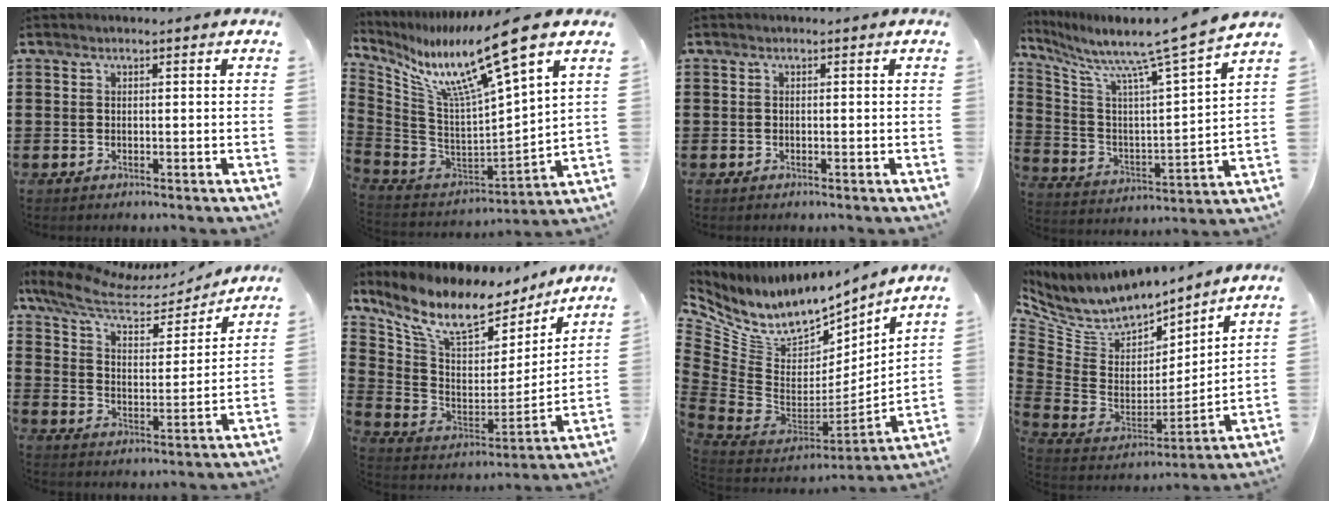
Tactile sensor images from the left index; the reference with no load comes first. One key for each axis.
{"total": 13.3, "fx": 8.4, "fy": 0.7, "fz": 10.3, "tx": -0.210, "ty": -0.063, "tz": 0.129}
{"total": 0.0}
{"total": 8.9, "fx": 7.6, "fy": -0.6, "fz": 4.6, "tx": -0.114, "ty": -0.069, "tz": 0.114}
{"total": 9.2, "fx": 7.0, "fy": 3.3, "fz": 5.1, "tx": -0.126, "ty": -0.023, "tz": 0.119}
{"total": 11.2, "fx": 8.3, "fy": 4.0, "fz": 6.4, "tx": -0.156, "ty": -0.049, "tz": 0.144}
{"total": 8.8, "fx": 6.8, "fy": 4.5, "fz": 3.5, "tx": -0.121, "ty": -0.065, "tz": 0.120}
{"total": 6.6, "fx": 5.6, "fy": 2.9, "fz": 2.1, "tx": -0.075, "ty": -0.048, "tz": 0.098}